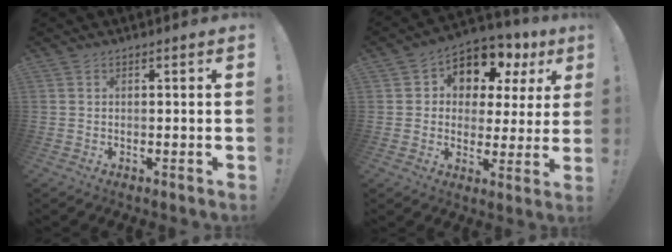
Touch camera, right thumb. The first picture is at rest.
{"total": 9.0, "force": [5.3, 6.2, 3.8], "torque": [-0.063, -0.045, 0.095]}